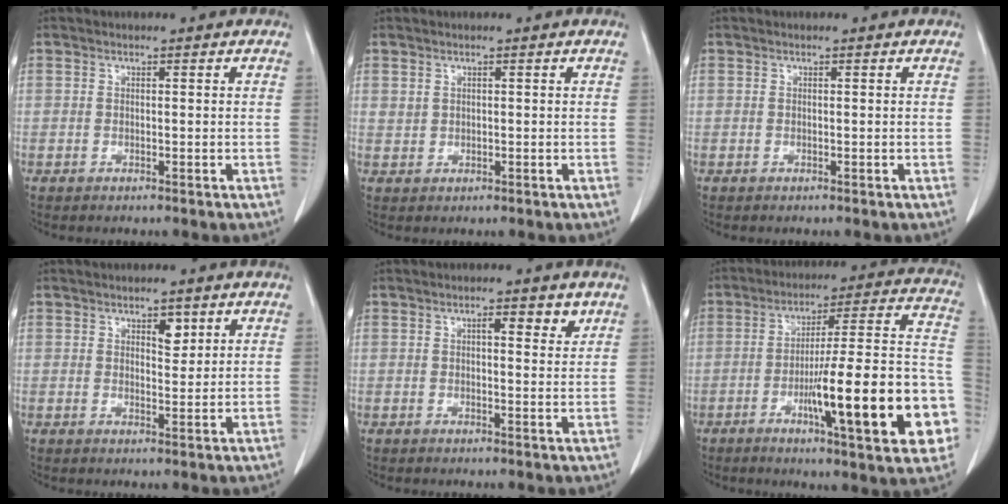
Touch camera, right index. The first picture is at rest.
{"total": 1.0, "force": [0.7, 0.7, 0.3], "torque": [0.003, 0.000, 0.013]}
{"total": 0.0}
{"total": 2.7, "force": [1.5, 1.3, 1.9], "torque": [-0.027, -0.004, 0.025]}
{"total": 3.0, "force": [1.7, 1.0, 2.3], "torque": [-0.033, -0.001, 0.021]}
{"total": 22.0, "force": [-7.0, 2.7, 20.7], "torque": [-0.242, 0.015, -0.096]}